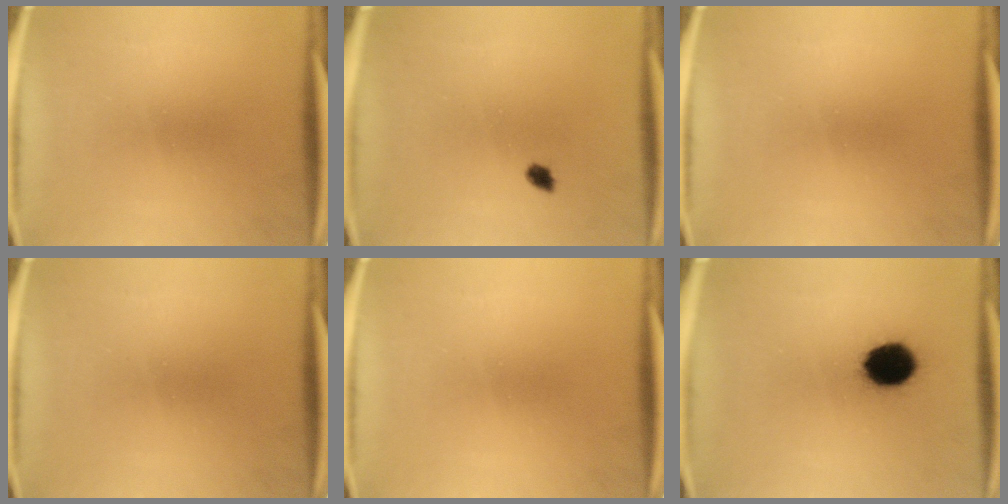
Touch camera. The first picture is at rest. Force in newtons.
{"total": 1.5}
{"total": 0.0}
{"total": 0.0}
{"total": 0.0}
{"total": 11.4}